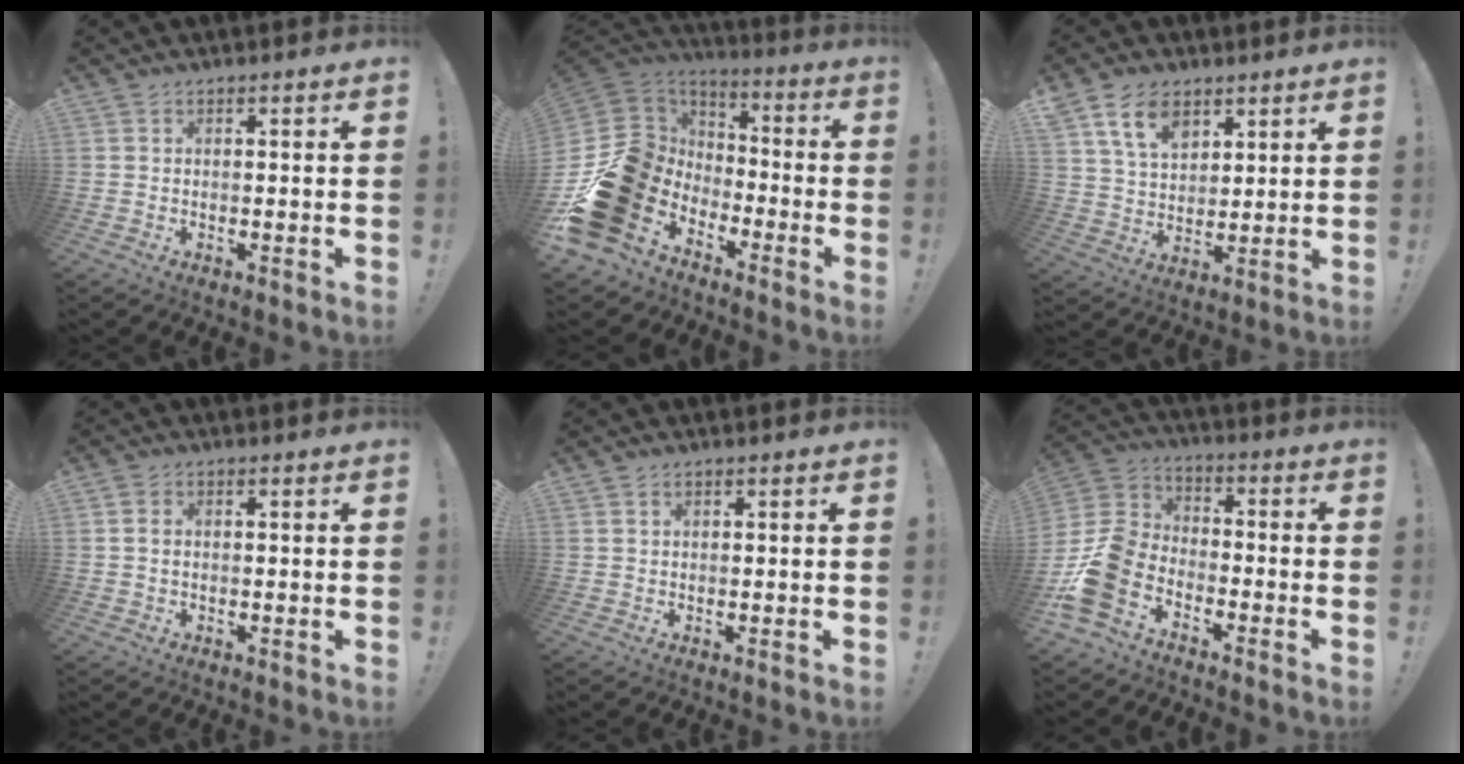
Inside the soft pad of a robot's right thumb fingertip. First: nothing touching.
{"total": 23.1, "force": [-8.3, 16.9, 13.4], "torque": [-0.209, 0.026, -0.095]}
{"total": 11.8, "force": [7.0, 7.2, 6.1], "torque": [-0.102, -0.026, 0.135]}
{"total": 1.7, "force": [0.3, 1.3, 1.1], "torque": [-0.030, 0.008, 0.006]}
{"total": 0.9, "force": [0.6, 0.6, 0.1], "torque": [0.004, -0.002, 0.011]}
{"total": 14.2, "force": [-8.3, 8.8, 7.4], "torque": [-0.149, 0.047, -0.144]}